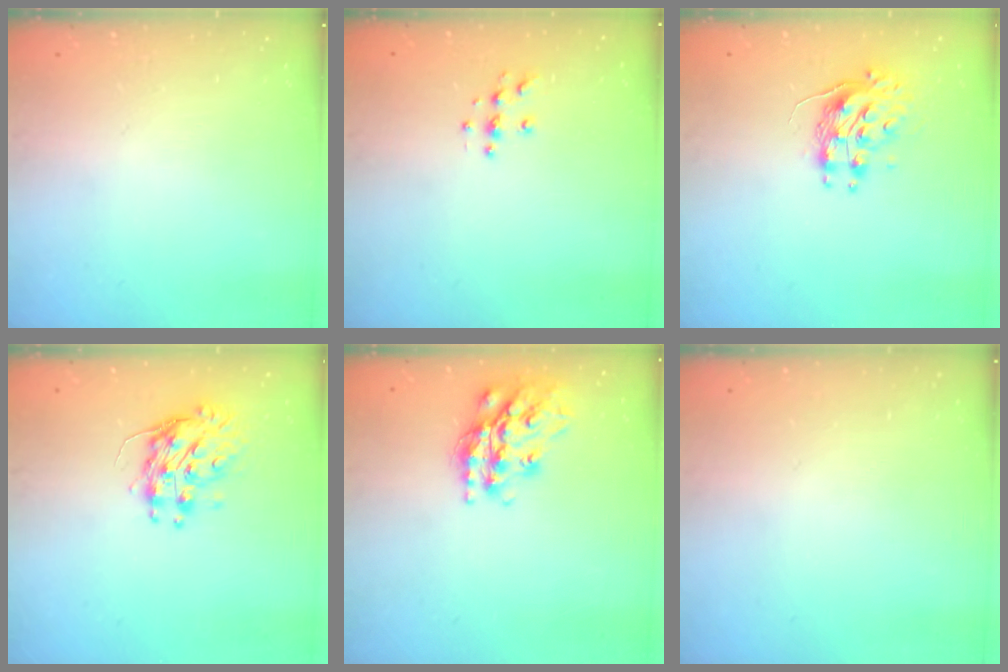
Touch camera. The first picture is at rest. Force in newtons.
{"total": 5.2, "press": 5.1, "slide": 0.5}
{"total": 9.0, "press": 9.0, "slide": 0.4}
{"total": 9.0, "press": 9.0, "slide": 0.3}
{"total": 17.8, "press": 17.8, "slide": 1.3}
{"total": 0.0}